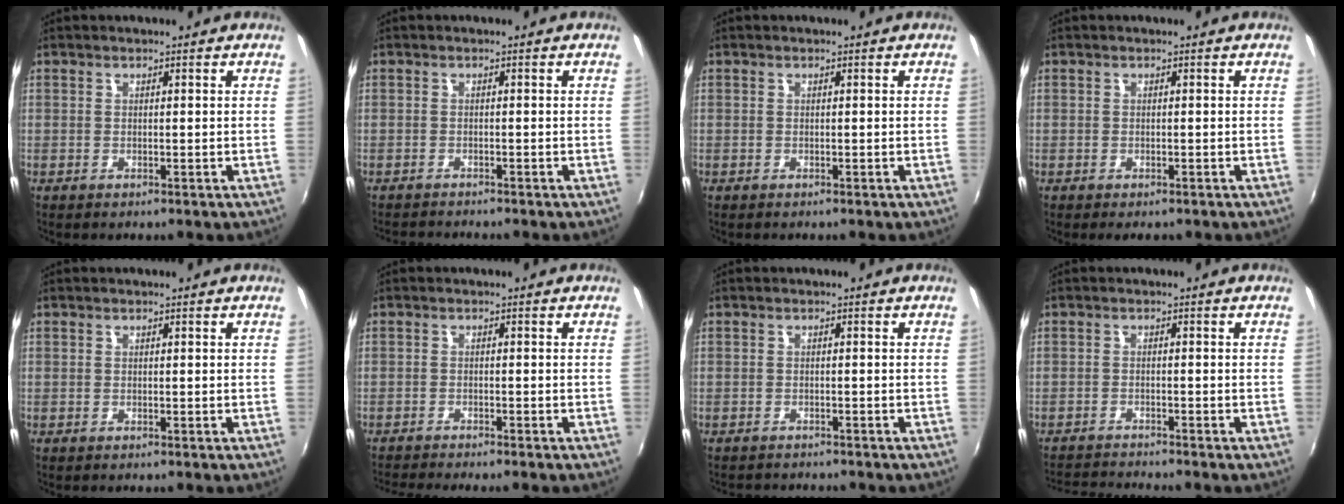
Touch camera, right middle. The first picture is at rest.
{"total": 2.8, "force": [-2.7, -0.1, 0.5], "torque": [-0.025, -0.013, -0.048]}
{"total": 0.0}
{"total": 1.0, "force": [-0.8, 0.6, 0.3], "torque": [-0.009, -0.003, -0.012]}
{"total": 0.0}
{"total": 4.2, "force": [-3.9, -0.7, 1.3], "torque": [-0.040, -0.013, -0.069]}
{"total": 3.0, "force": [-2.9, 0.5, 0.7], "torque": [-0.022, -0.012, -0.044]}
{"total": 4.8, "force": [-4.7, -0.8, 0.6], "torque": [-0.034, -0.009, -0.089]}